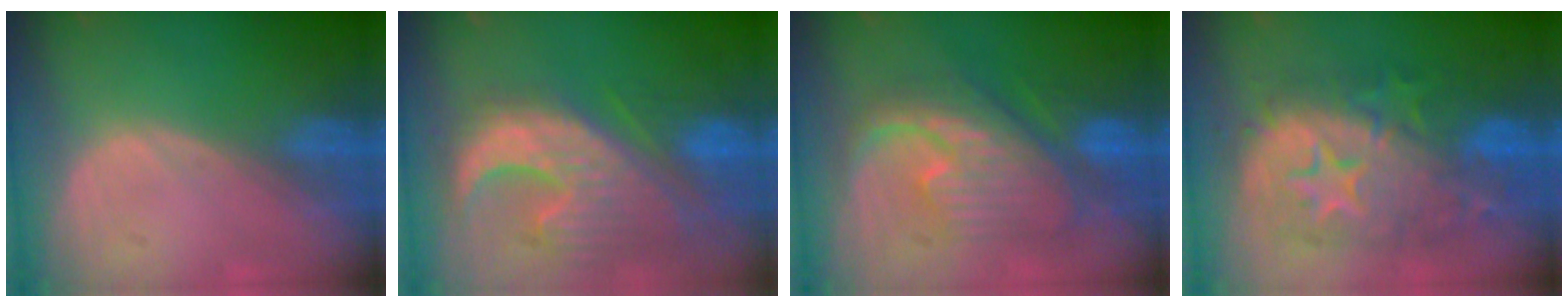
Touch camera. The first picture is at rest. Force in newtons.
{"total": 12.8, "press": 11.2, "slide": 6.3}
{"total": 9.4, "press": 9.4, "slide": 0.6}
{"total": 12.4, "press": 12.3, "slide": 1.0}